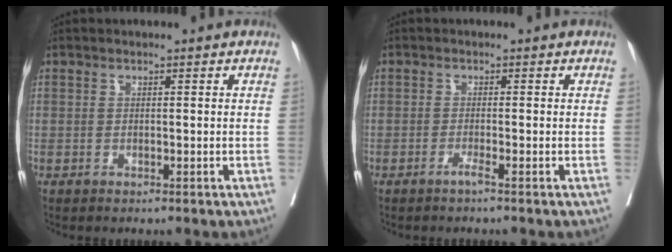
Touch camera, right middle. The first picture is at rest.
{"total": 1.0, "force": [-0.7, -0.3, 0.6], "torque": [-0.008, 0.001, -0.016]}